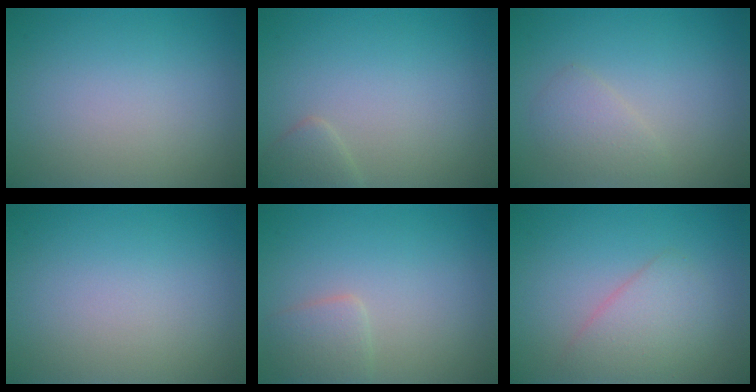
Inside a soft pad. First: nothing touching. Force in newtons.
{"total": 1.4, "press": 1.4, "slide": 0.1}
{"total": 1.7, "press": 1.7, "slide": 0.1}
{"total": 0.0}
{"total": 1.9, "press": 1.9, "slide": 0.1}
{"total": 2.8, "press": 2.7, "slide": 0.2}